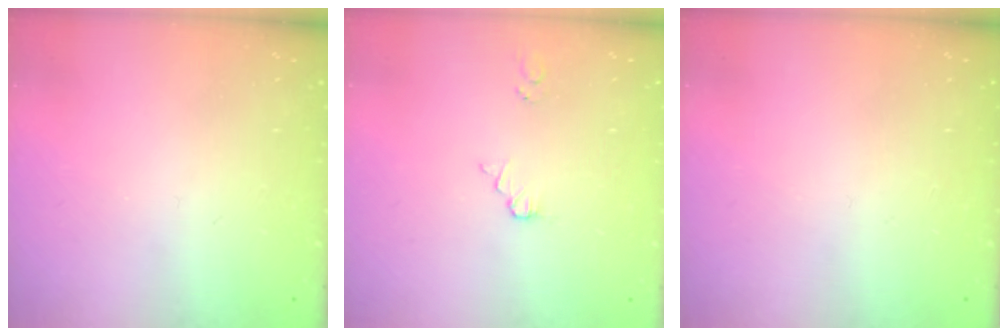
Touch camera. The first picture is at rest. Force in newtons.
{"total": 1.5, "press": 1.5, "slide": 0.1}
{"total": 0.0}